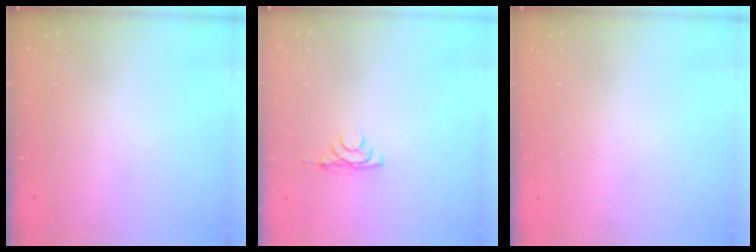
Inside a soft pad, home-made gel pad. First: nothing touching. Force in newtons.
{"total": 4.2, "press": 4.1, "slide": 0.8}
{"total": 0.8, "press": 0.8, "slide": 0.1}